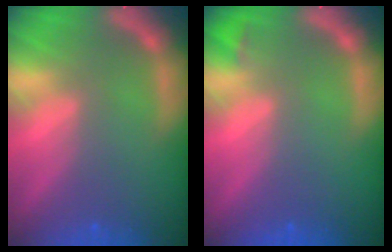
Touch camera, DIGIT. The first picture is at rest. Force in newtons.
{"total": 0.9}